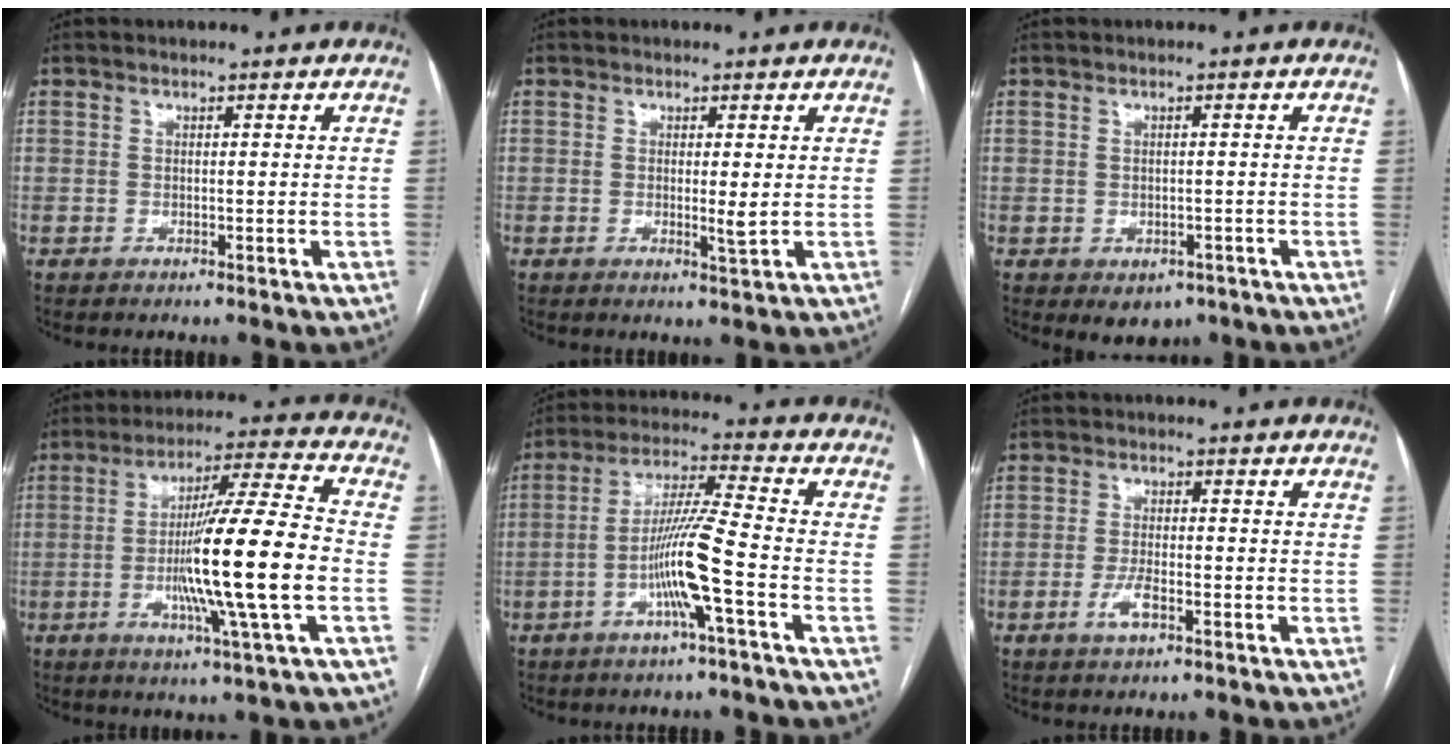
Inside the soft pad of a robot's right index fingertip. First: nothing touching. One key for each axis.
{"total": 2.0, "fx": 0.1, "fy": 0.1, "fz": 2.0, "tx": -0.033, "ty": -0.006, "tz": 0.001}
{"total": 3.5, "fx": -1.8, "fy": 2.6, "fz": 1.5, "tx": -0.010, "ty": 0.001, "tz": -0.011}
{"total": 16.6, "fx": -2.9, "fy": -1.1, "fz": 16.3, "tx": -0.282, "ty": -0.009, "tz": -0.058}
{"total": 11.0, "fx": -3.8, "fy": -1.1, "fz": 10.3, "tx": -0.199, "ty": 0.003, "tz": -0.076}
{"total": 3.3, "fx": -1.6, "fy": 0.8, "fz": 2.8, "tx": -0.058, "ty": -0.001, "tz": -0.029}